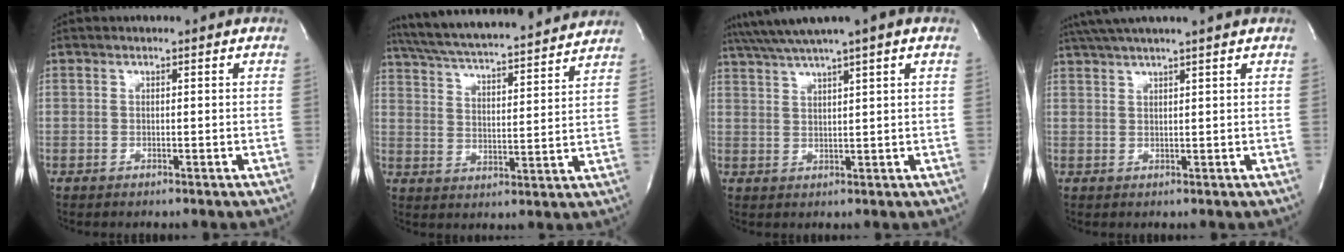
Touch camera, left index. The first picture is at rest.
{"total": 21.7, "force": [19.7, 1.6, 9.0], "torque": [-0.160, 0.009, 0.284]}
{"total": 8.6, "force": [6.5, -0.9, 5.5], "torque": [-0.100, 0.031, 0.101]}
{"total": 7.0, "force": [5.7, -1.6, 3.7], "torque": [-0.059, 0.023, 0.085]}